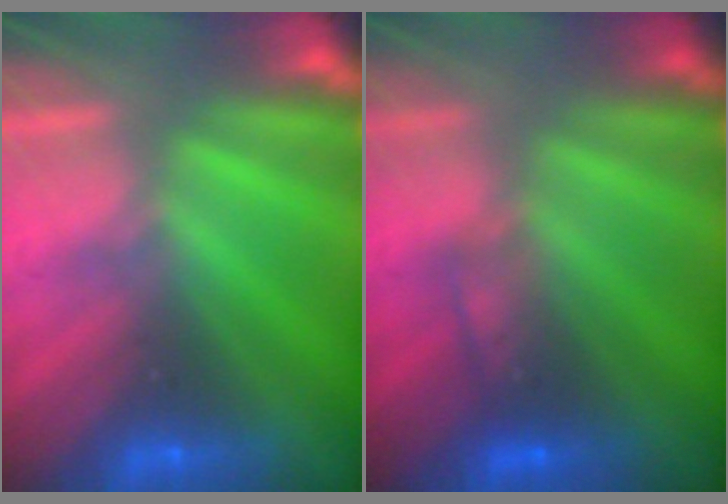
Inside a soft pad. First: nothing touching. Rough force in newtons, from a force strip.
{"total": 2.3}